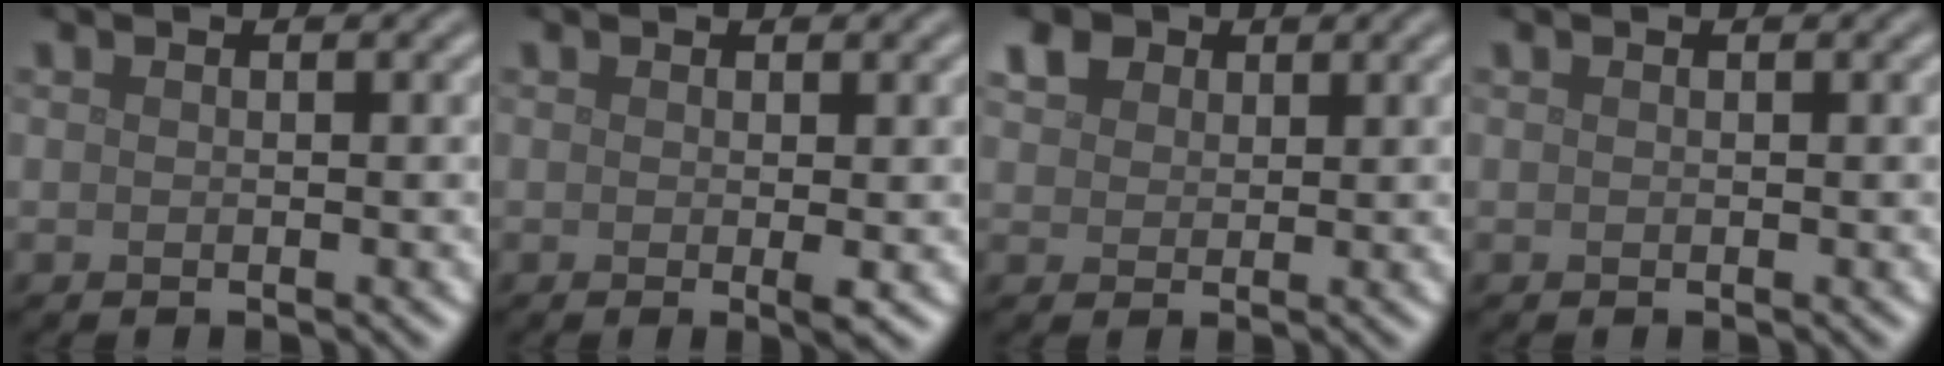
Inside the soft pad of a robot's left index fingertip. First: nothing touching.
{"total": 1.1, "force": [0.0, 0.0, 1.1], "torque": [-0.020, -0.005, -0.003]}
{"total": 3.3, "force": [2.0, 2.2, 1.4], "torque": [-0.040, 0.008, 0.031]}
{"total": 0.0}